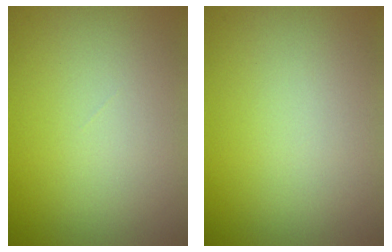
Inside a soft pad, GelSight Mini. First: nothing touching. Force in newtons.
{"total": 0.0}